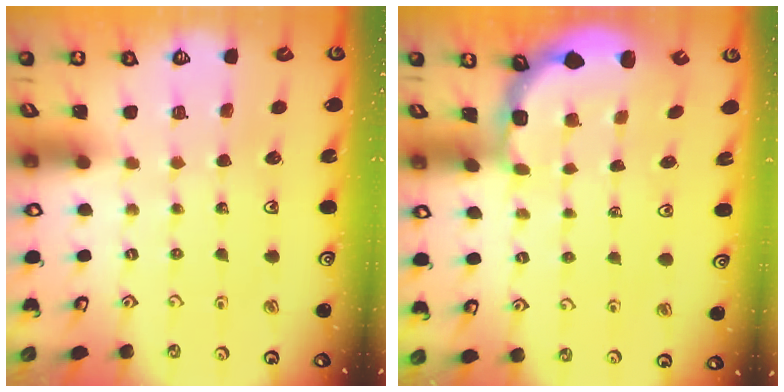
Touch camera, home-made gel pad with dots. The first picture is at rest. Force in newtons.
{"total": 2.4, "press": 1.7, "slide": 1.6}